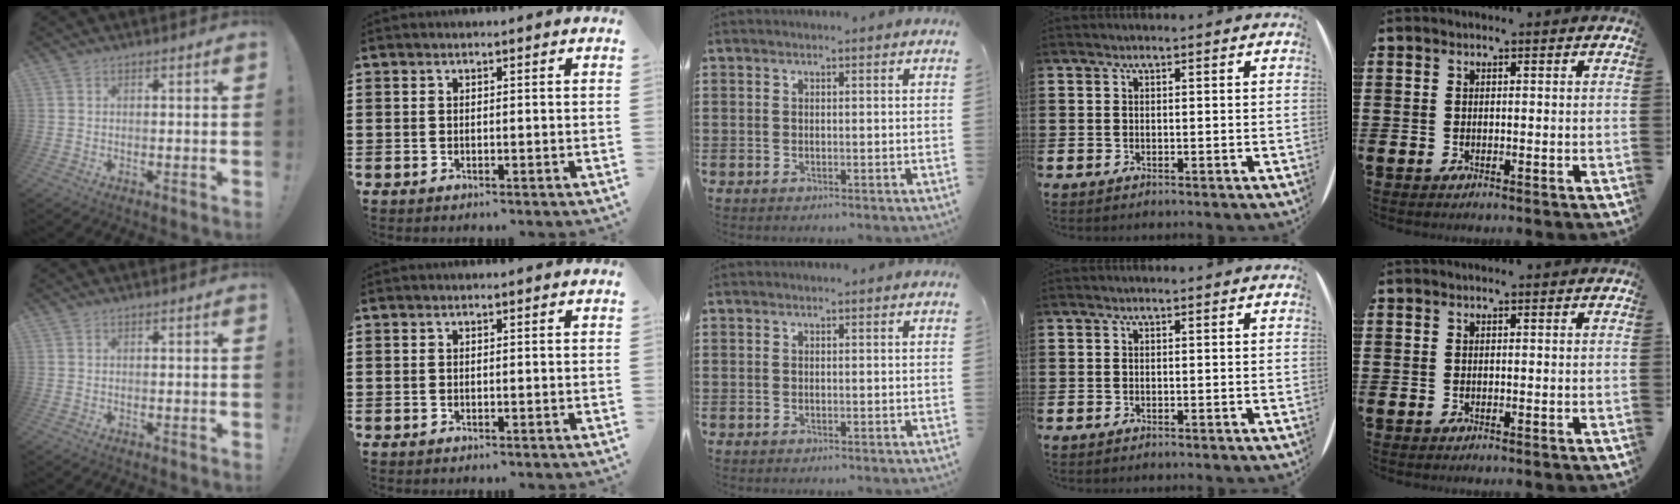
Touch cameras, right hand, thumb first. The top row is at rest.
{}